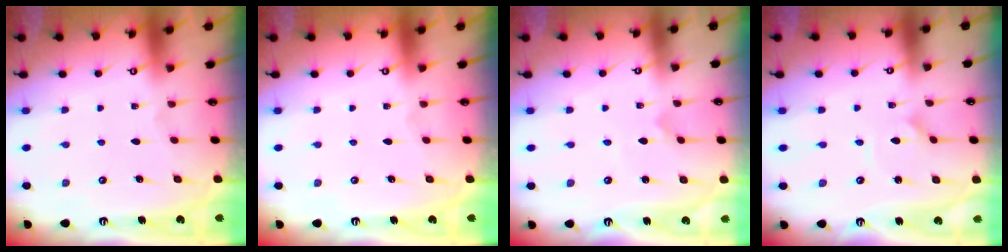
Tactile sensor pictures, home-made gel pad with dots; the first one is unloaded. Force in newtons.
{"total": 0.0}
{"total": 0.9, "press": 0.9, "slide": 0.1}
{"total": 1.2, "press": 1.2, "slide": 0.1}